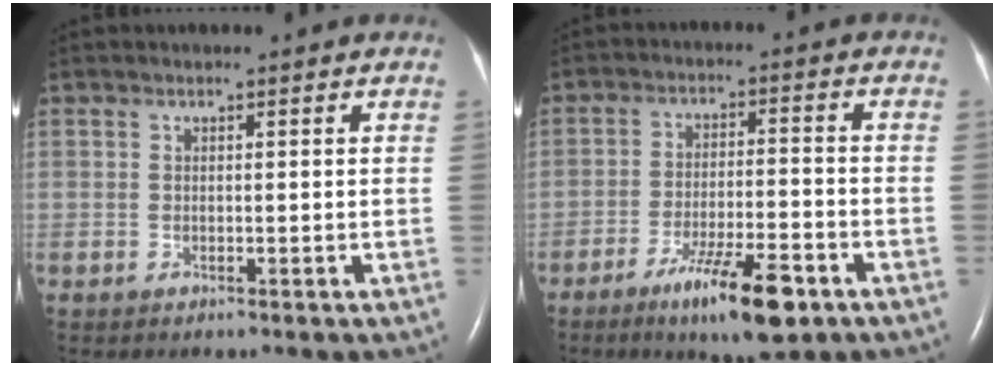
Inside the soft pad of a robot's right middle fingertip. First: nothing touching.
{"total": 10.2, "force": [-6.1, 1.4, 8.1], "torque": [-0.143, -0.018, -0.097]}